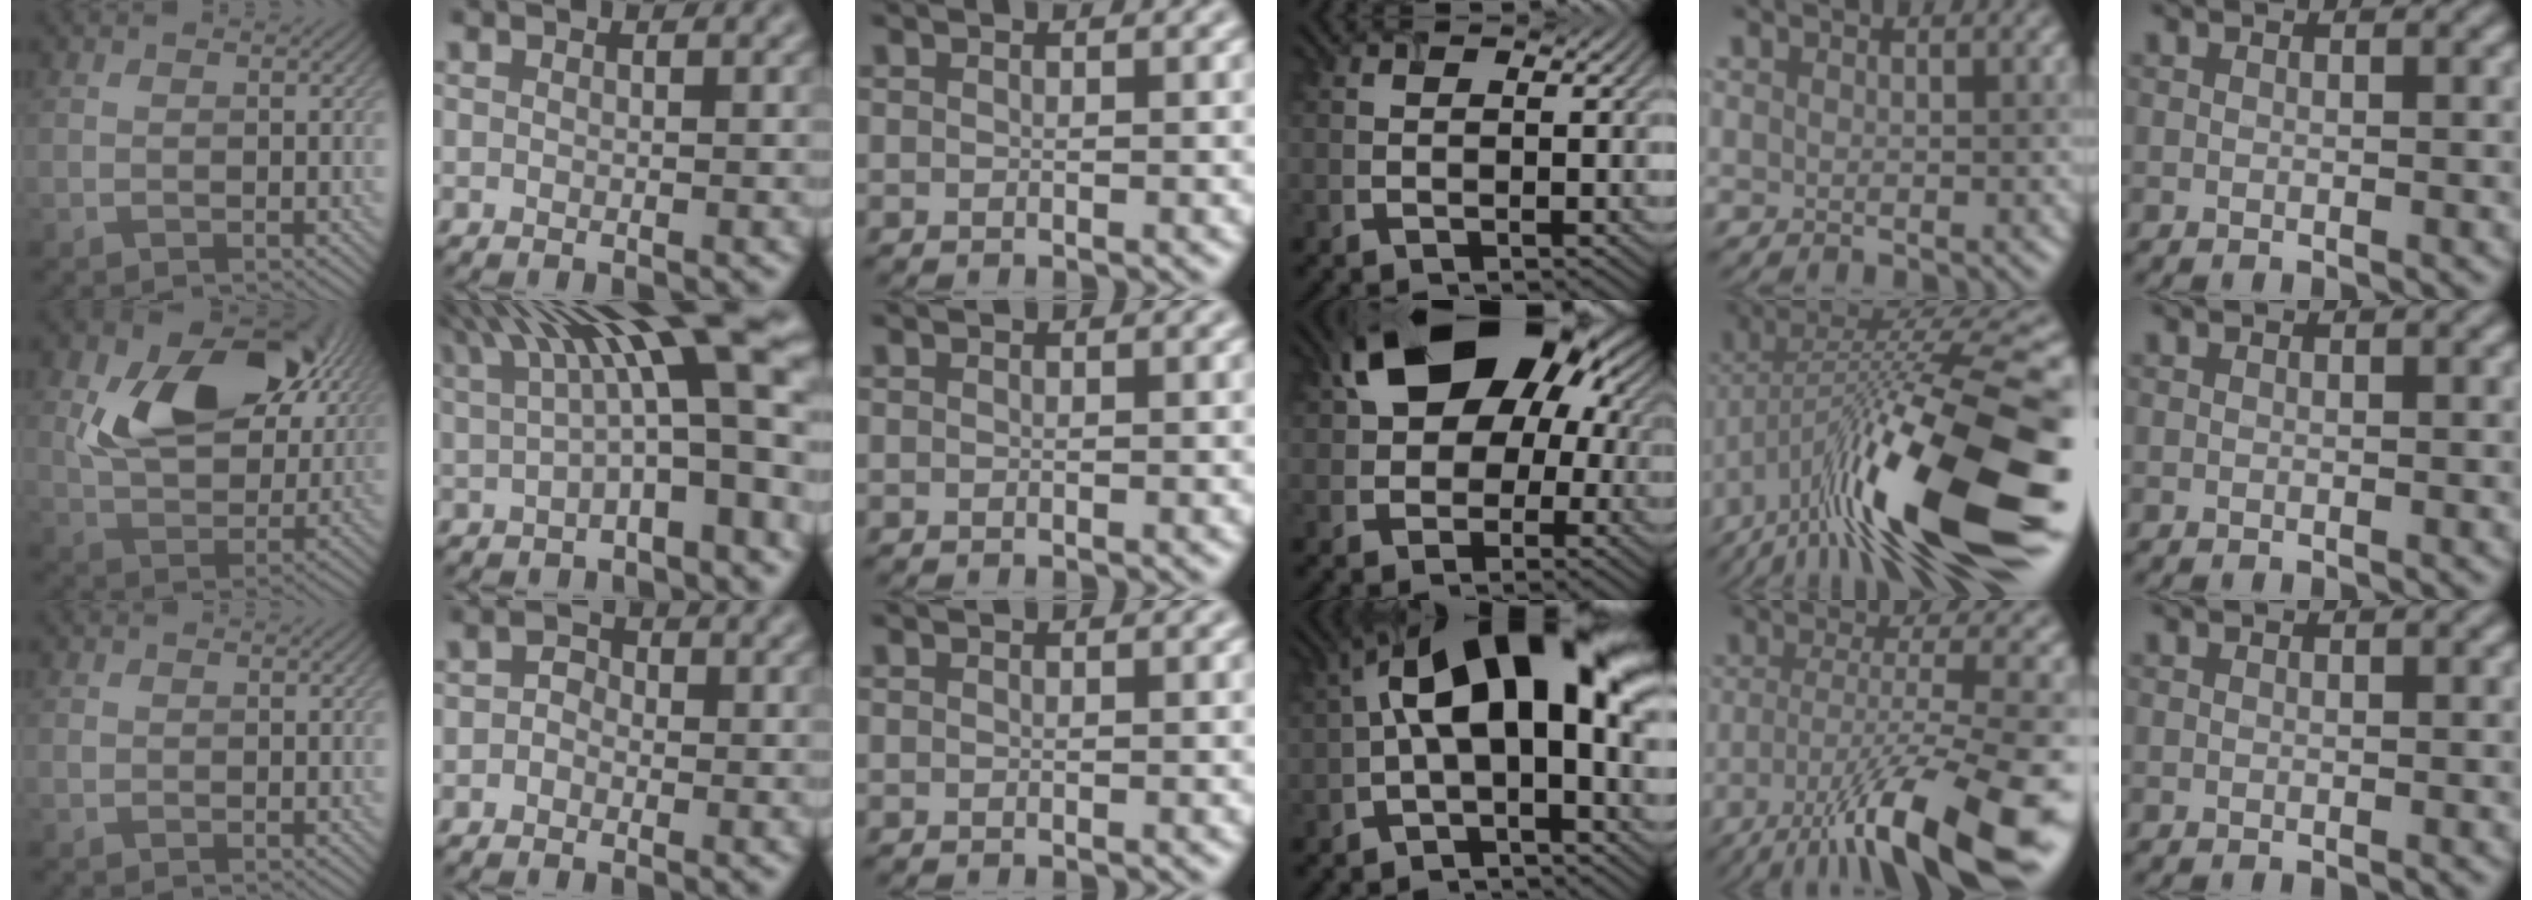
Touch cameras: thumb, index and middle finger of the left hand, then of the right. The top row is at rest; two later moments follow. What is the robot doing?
{"motion": "extract", "object": "airpods case & airpods"}